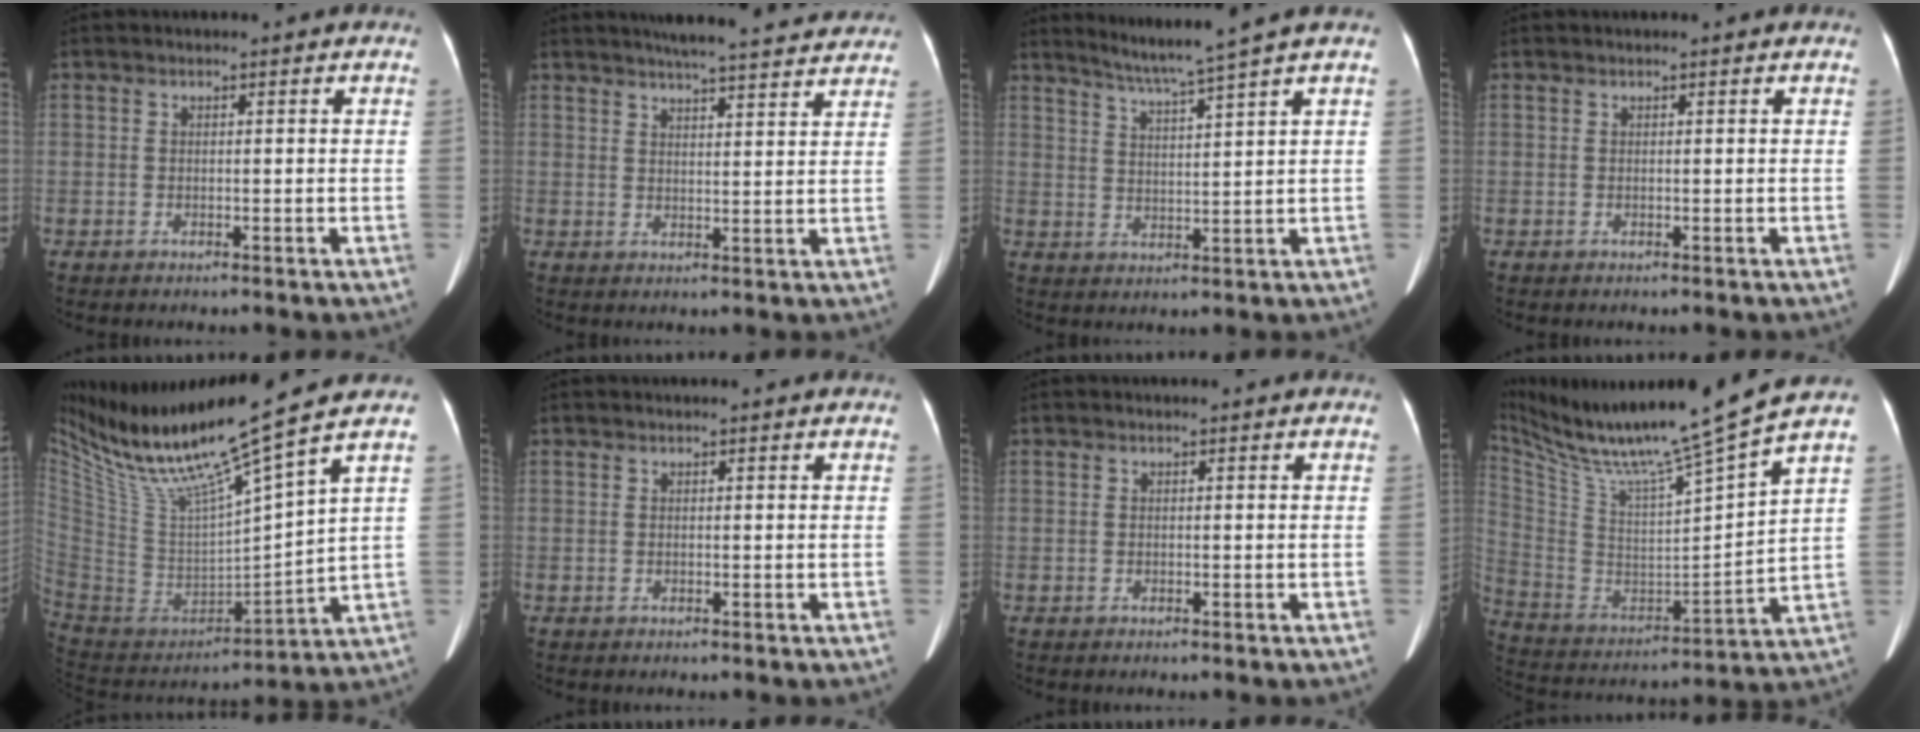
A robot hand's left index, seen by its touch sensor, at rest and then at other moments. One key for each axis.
{"total": 16.0, "fx": 14.6, "fy": 1.7, "fz": 6.3, "tx": -0.085, "ty": 0.018, "tz": 0.180}
{"total": 6.5, "fx": 5.3, "fy": -2.3, "fz": 2.9, "tx": -0.051, "ty": -0.009, "tz": 0.097}
{"total": 0.0}
{"total": 18.9, "fx": 14.4, "fy": -0.9, "fz": 12.2, "tx": -0.215, "ty": -0.014, "tz": 0.275}
{"total": 0.0}
{"total": 0.0}
{"total": 20.8, "fx": 16.9, "fy": -1.2, "fz": 12.1, "tx": -0.217, "ty": -0.031, "tz": 0.291}